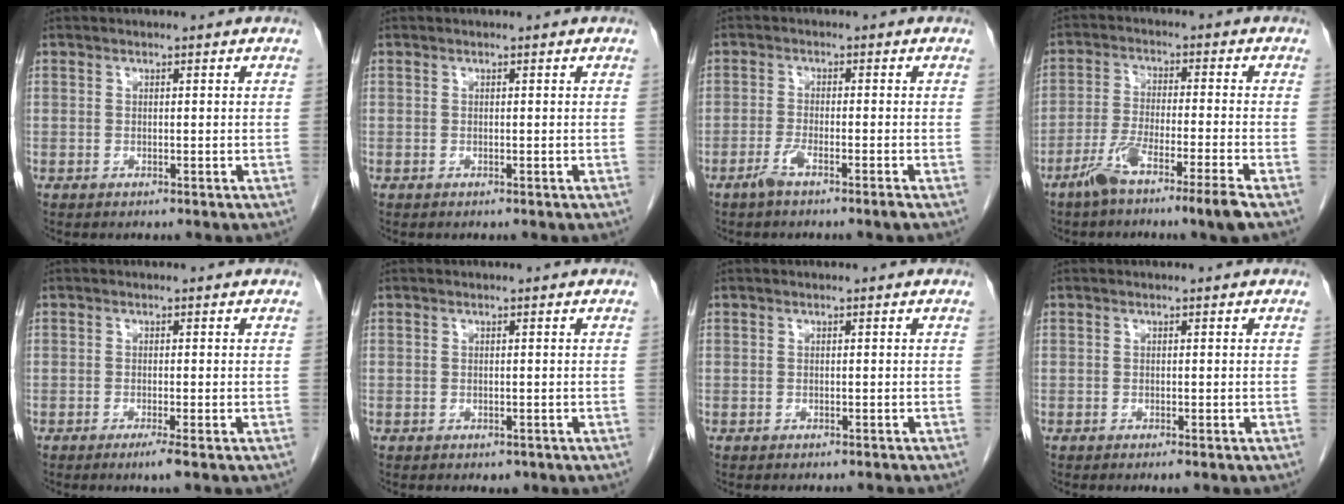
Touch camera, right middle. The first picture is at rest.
{"total": 0.0}
{"total": 3.0, "force": [-2.1, -0.3, 2.1], "torque": [-0.045, -0.005, -0.045]}
{"total": 8.1, "force": [-5.3, -0.6, 6.0], "torque": [-0.112, -0.014, -0.101]}
{"total": 2.0, "force": [-1.2, -0.3, 1.6], "torque": [-0.027, -0.006, -0.021]}
{"total": 1.0, "force": [-0.5, 0.6, 0.5], "torque": [-0.006, 0.000, -0.001]}
{"total": 0.9, "force": [-0.9, -0.1, 0.1], "torque": [-0.004, -0.001, -0.013]}
{"total": 1.1, "force": [-0.7, 0.2, 0.8], "torque": [-0.010, -0.003, -0.008]}